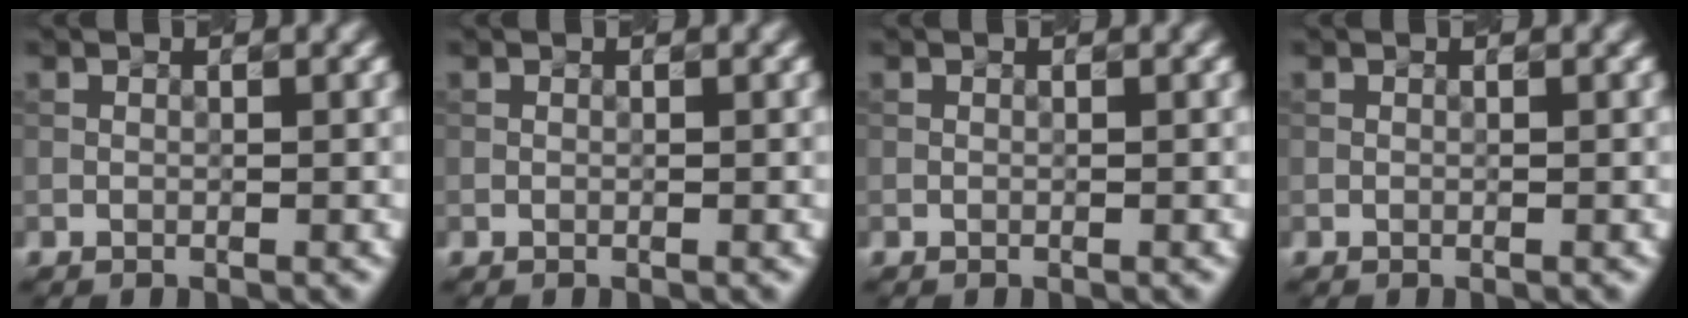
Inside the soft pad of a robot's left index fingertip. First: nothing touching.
{"total": 0.0}
{"total": 0.0}
{"total": 0.0}